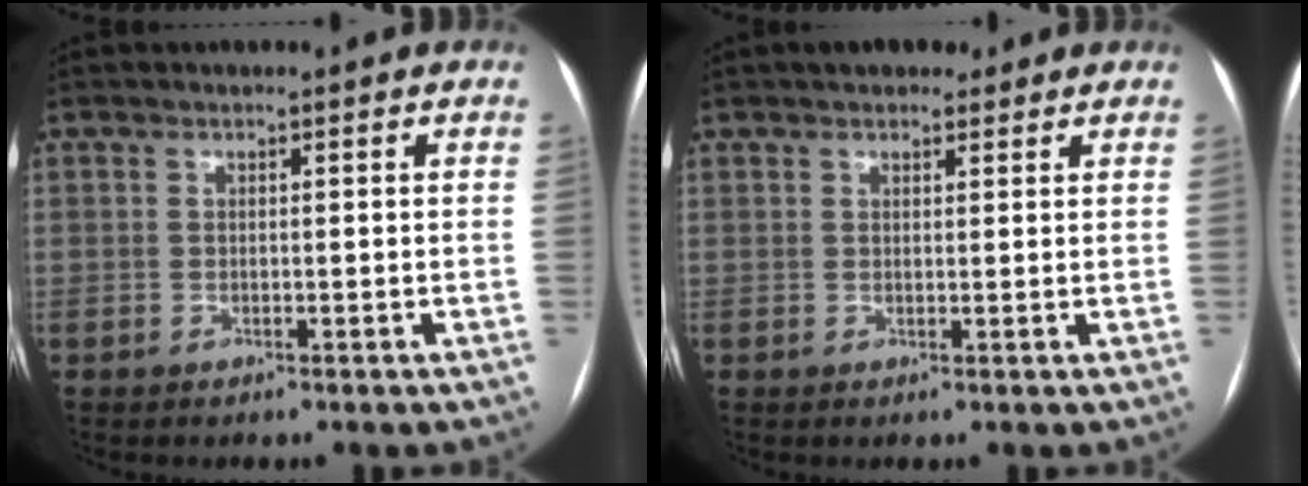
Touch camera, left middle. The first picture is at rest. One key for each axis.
{"total": 4.5, "fx": 3.4, "fy": 2.0, "fz": 2.0, "tx": -0.025, "ty": 0.022, "tz": 0.053}